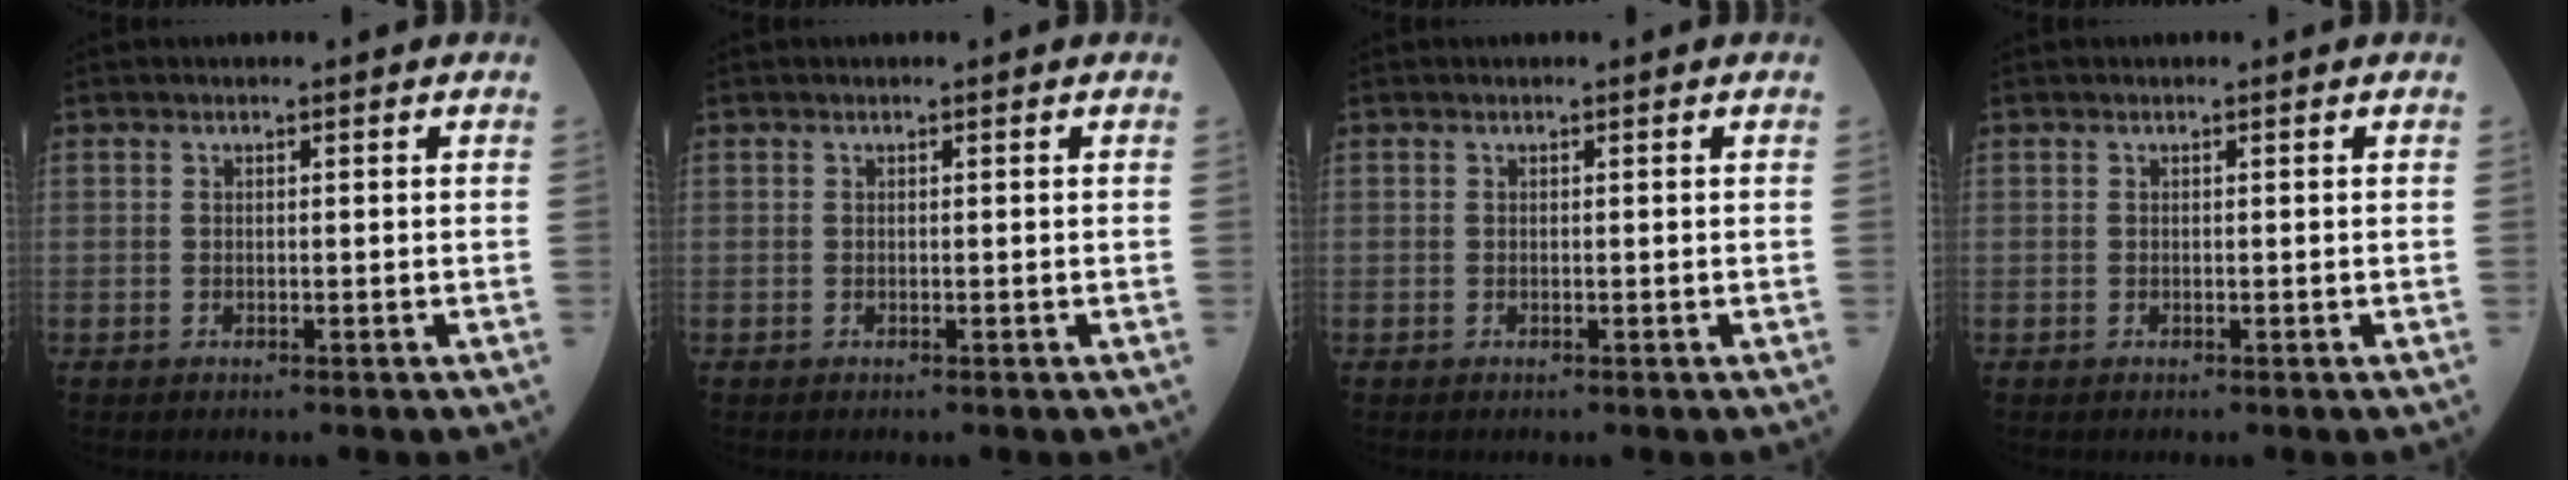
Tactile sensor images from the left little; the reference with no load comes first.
{"total": 0.0}
{"total": 0.0}
{"total": 0.0}